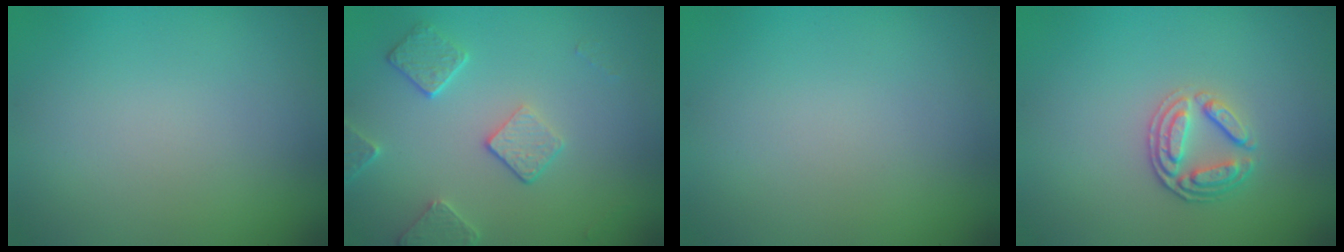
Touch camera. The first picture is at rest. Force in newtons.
{"total": 3.0, "press": 2.7, "slide": 1.4}
{"total": 0.0}
{"total": 2.7, "press": 2.4, "slide": 1.2}